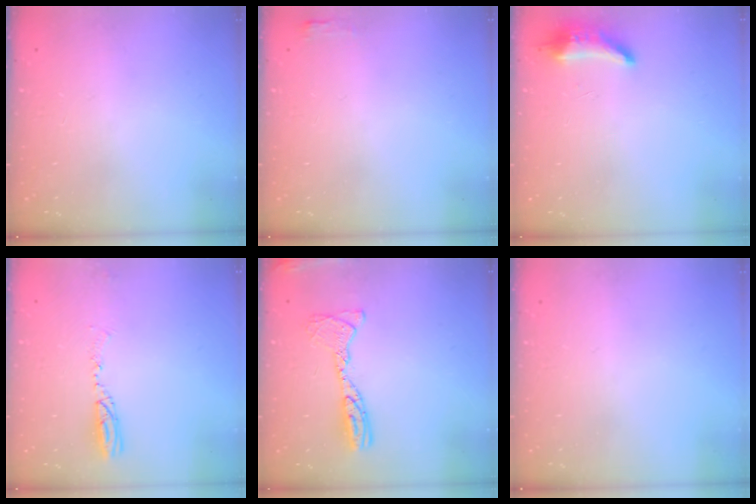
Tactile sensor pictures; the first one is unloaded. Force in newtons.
{"total": 2.7, "press": 2.6, "slide": 0.8}
{"total": 8.3, "press": 8.1, "slide": 1.5}
{"total": 5.0, "press": 4.9, "slide": 0.9}
{"total": 12.2, "press": 12.1, "slide": 1.3}
{"total": 0.0}